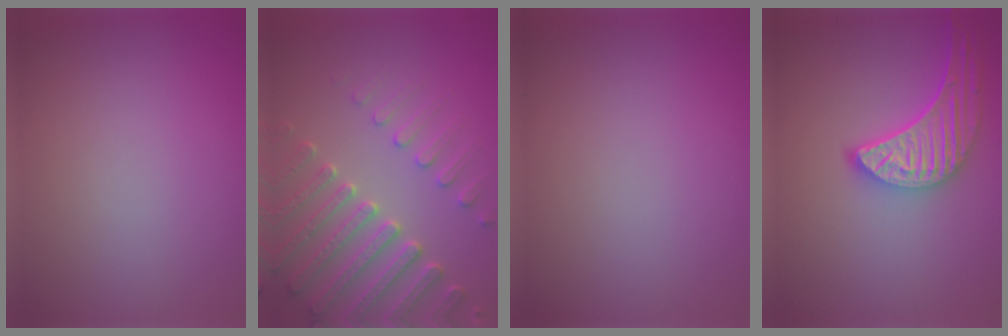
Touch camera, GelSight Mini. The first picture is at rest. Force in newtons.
{"total": 5.4, "press": 4.8, "slide": 2.5}
{"total": 0.0}
{"total": 5.3, "press": 4.3, "slide": 3.1}